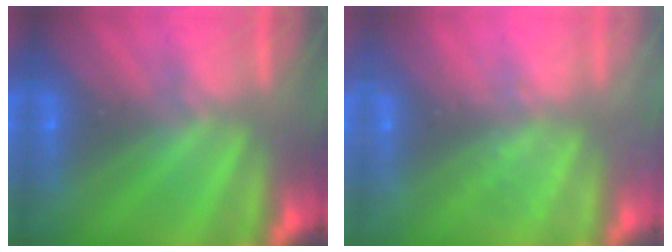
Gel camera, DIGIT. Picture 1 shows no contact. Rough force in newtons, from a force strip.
{"total": 2.4}